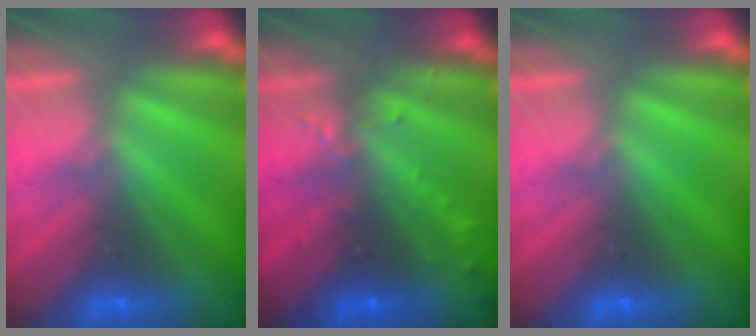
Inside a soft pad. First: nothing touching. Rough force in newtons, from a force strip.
{"total": 3.2}
{"total": 0.0}